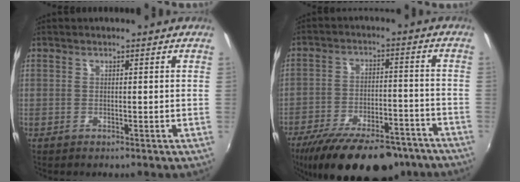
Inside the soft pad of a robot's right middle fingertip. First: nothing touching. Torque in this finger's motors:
{"motor_torque": [1.57, -0.56, 0.83, 0.21]}